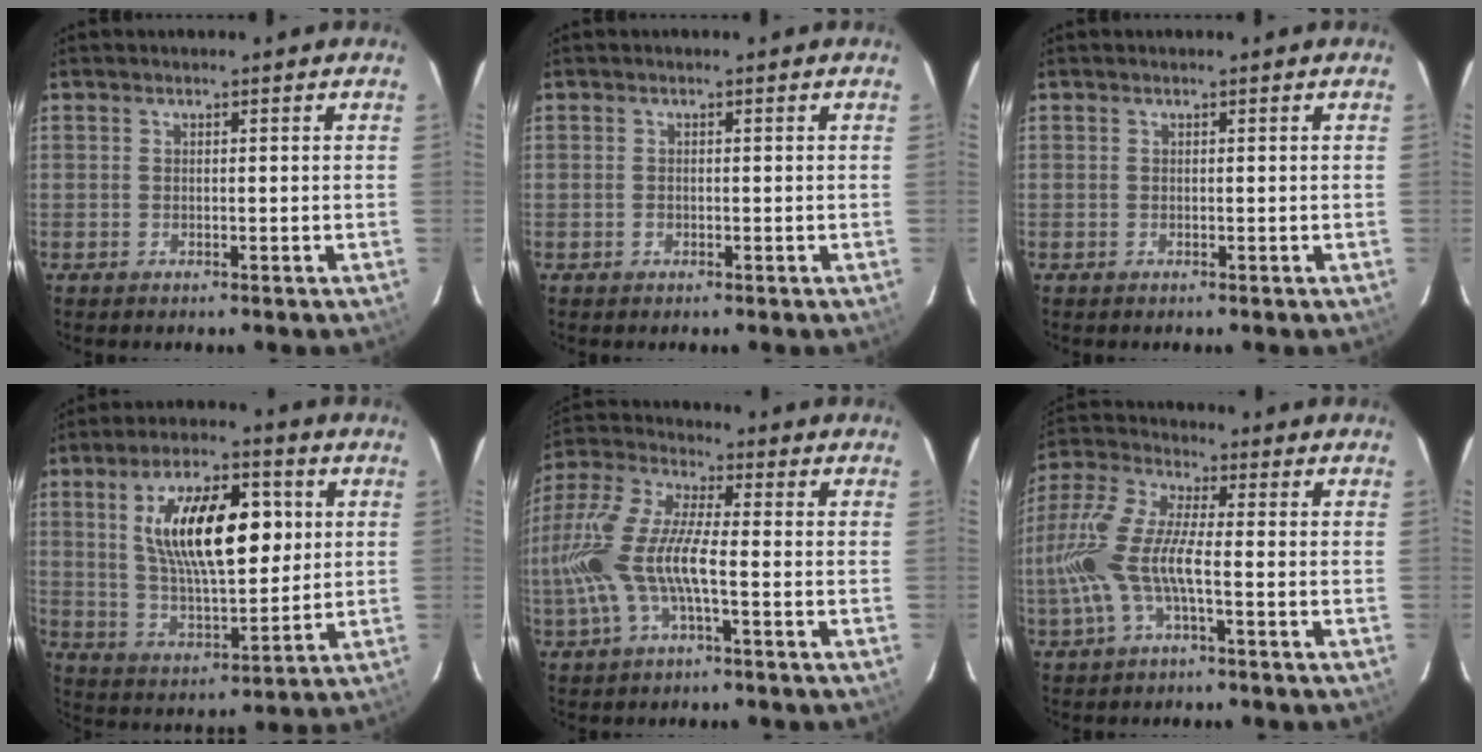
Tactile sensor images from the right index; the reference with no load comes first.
{"total": 0.8, "force": [-0.3, 0.6, 0.3], "torque": [-0.004, 0.000, -0.005]}
{"total": 0.0}
{"total": 17.4, "force": [4.2, 7.1, 15.4], "torque": [-0.263, 0.014, 0.081]}
{"total": 15.5, "force": [-3.3, 4.1, 14.5], "torque": [-0.300, -0.003, -0.066]}
{"total": 13.0, "force": [-3.2, 3.1, 12.3], "torque": [-0.263, -0.003, -0.063]}